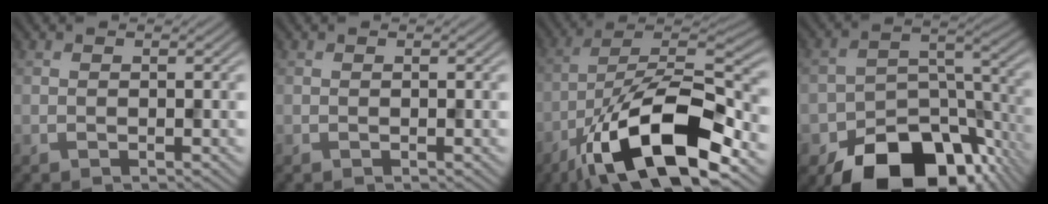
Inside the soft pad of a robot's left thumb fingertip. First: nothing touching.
{"total": 0.0}
{"total": 16.1, "force": [-8.8, 5.6, 12.3], "torque": [-0.207, 0.003, -0.172]}
{"total": 15.8, "force": [-10.4, 8.7, 8.2], "torque": [-0.140, -0.036, -0.160]}